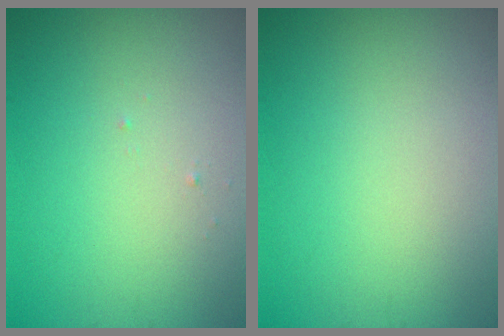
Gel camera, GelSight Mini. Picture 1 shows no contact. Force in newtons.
{"total": 0.0}